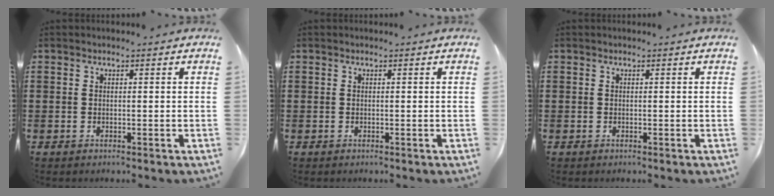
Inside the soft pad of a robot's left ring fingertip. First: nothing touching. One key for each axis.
{"total": 0.0}
{"total": 0.0}